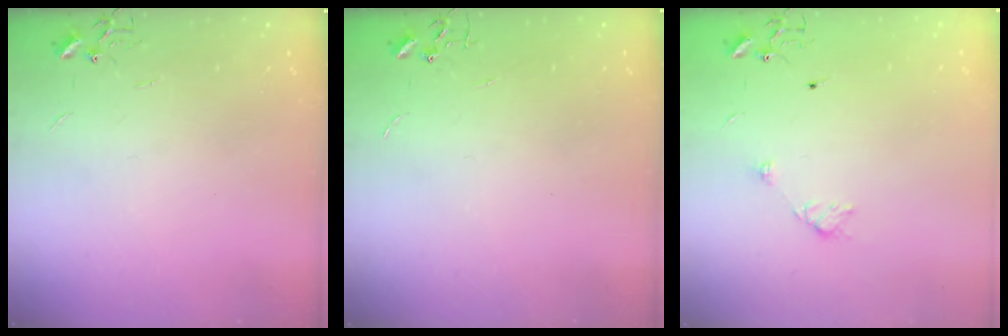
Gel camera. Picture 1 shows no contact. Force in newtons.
{"total": 0.0}
{"total": 6.2, "press": 6.1, "slide": 0.8}